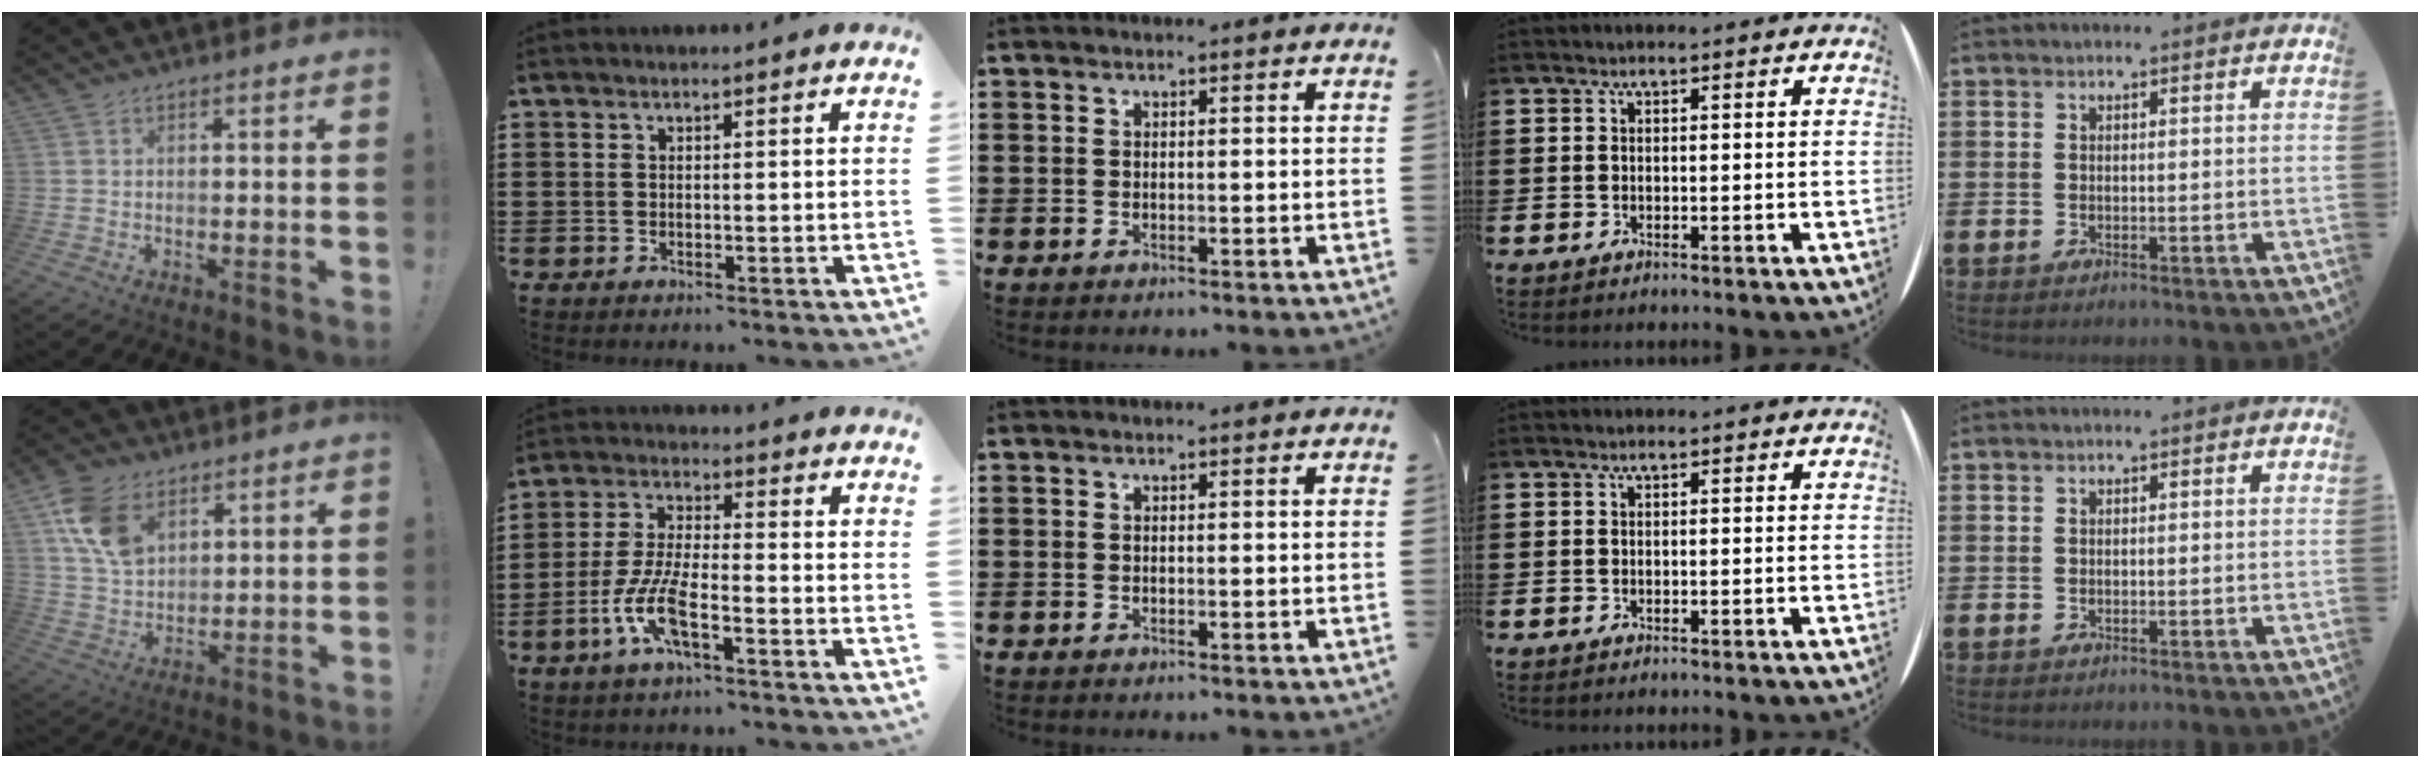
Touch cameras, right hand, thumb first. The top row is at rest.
{"thumb": {"total": 13.1, "force": [6.4, 8.8, 7.3], "torque": [-0.124, -0.020, 0.125]}, "index": {"total": 7.8, "force": [-3.8, 2.0, 6.5], "torque": [-0.153, -0.012, -0.076]}}